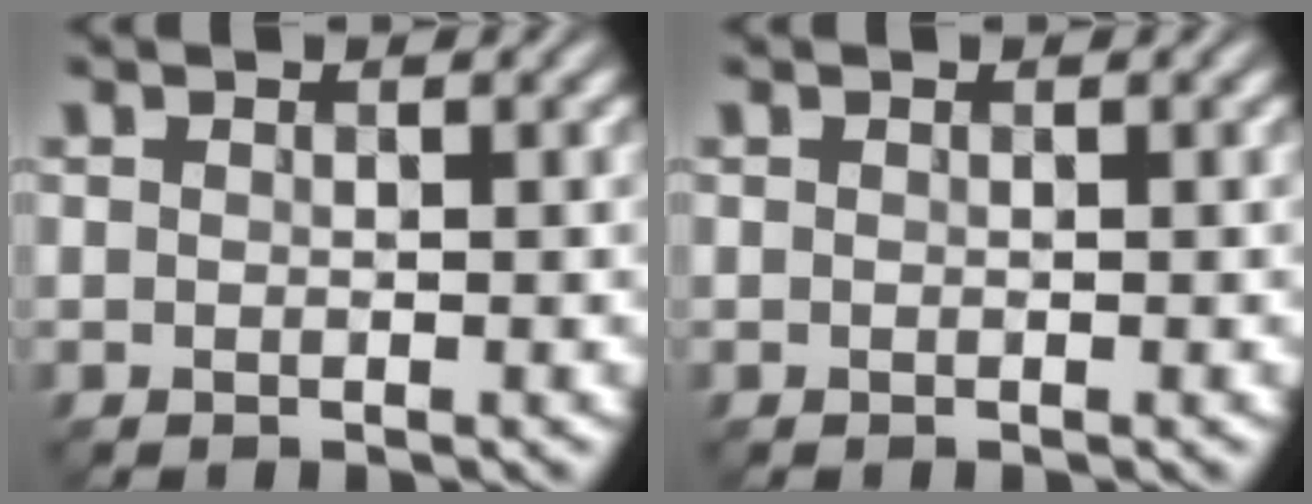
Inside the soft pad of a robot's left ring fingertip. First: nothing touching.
{"total": 0.0}